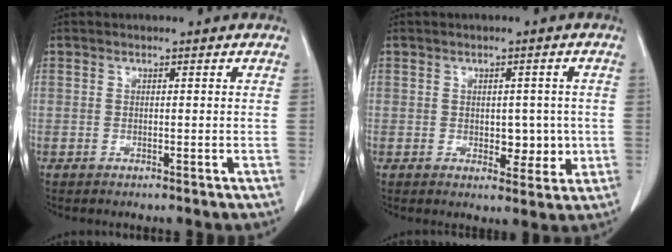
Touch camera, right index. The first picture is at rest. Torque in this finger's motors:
{"motor_torque": [0.00, 0.09, 0.01, 0.01]}